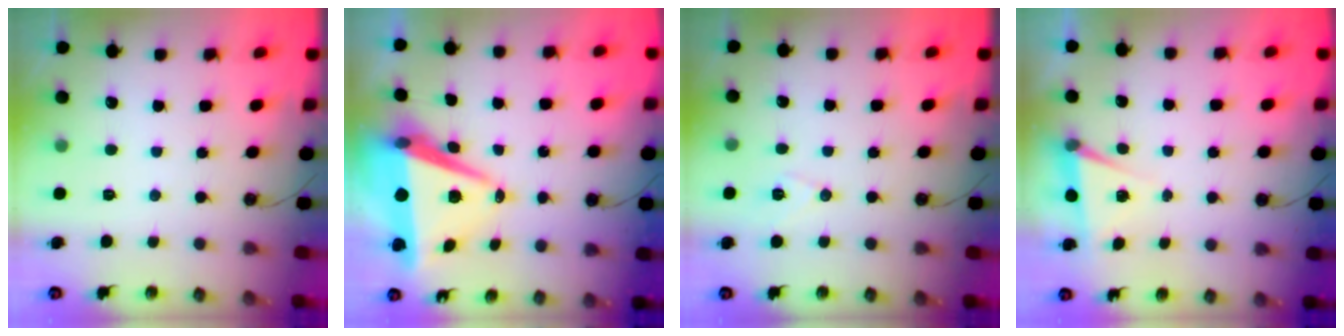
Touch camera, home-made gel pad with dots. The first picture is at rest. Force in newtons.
{"total": 11.2, "press": 10.5, "slide": 4.0}
{"total": 7.0, "press": 6.0, "slide": 3.7}
{"total": 5.1, "press": 2.5, "slide": 4.5}